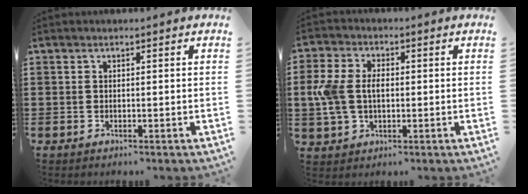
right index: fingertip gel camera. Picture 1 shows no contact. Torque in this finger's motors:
{"motor_torque": [0.28, -0.19, 0.28, 0.21]}